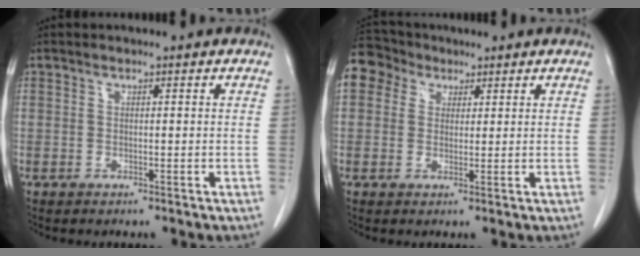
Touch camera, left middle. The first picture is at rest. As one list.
[{"total": 8.3, "force": [4.3, 6.8, 2.2], "torque": [-0.054, 0.042, 0.086]}]